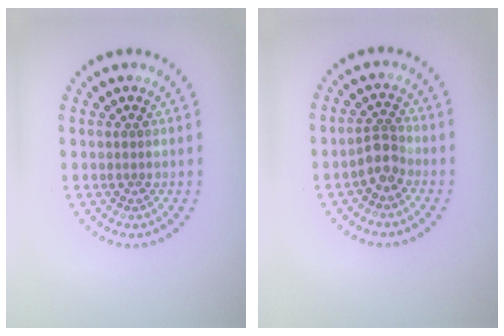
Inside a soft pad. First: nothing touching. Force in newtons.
{"total": 2.2, "press": 1.8, "slide": 1.3}